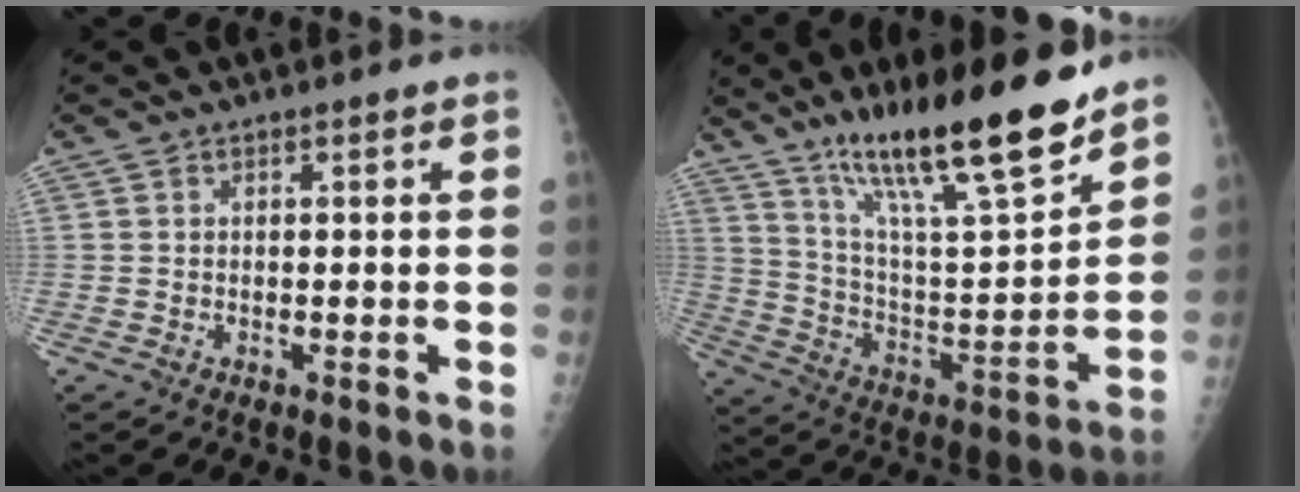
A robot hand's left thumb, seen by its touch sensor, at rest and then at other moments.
{"total": 23.0, "force": [16.5, 3.7, 15.6], "torque": [-0.238, -0.079, 0.286]}